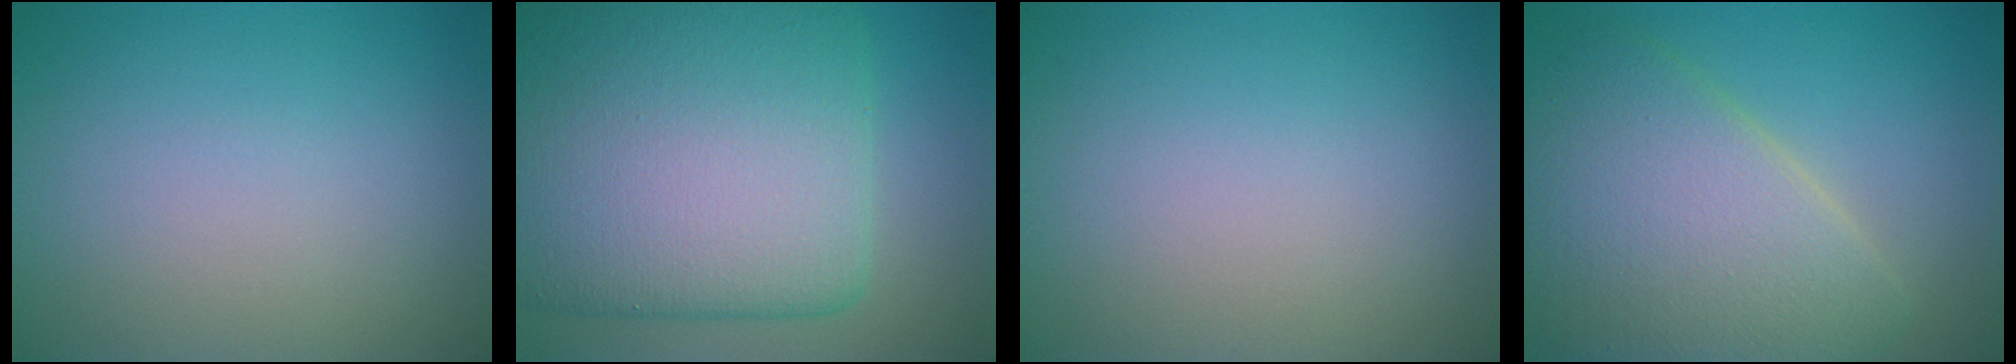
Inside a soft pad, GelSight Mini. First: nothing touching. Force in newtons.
{"total": 15.7, "press": 15.7, "slide": 0.3}
{"total": 0.0}
{"total": 8.6, "press": 8.6, "slide": 0.4}